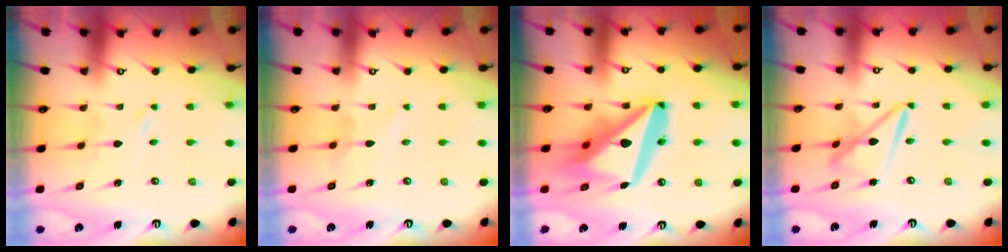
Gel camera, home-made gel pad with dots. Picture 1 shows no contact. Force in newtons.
{"total": 2.3, "press": 2.3, "slide": 0.2}
{"total": 20.1, "press": 19.9, "slide": 2.5}
{"total": 10.4, "press": 10.3, "slide": 1.1}